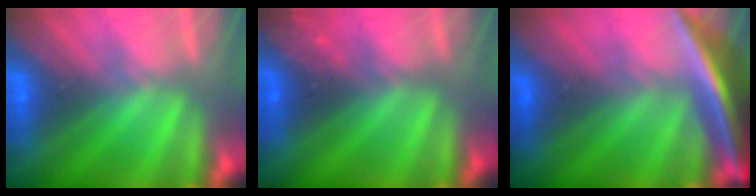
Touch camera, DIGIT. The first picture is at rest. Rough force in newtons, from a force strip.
{"total": 2.4}
{"total": 7.5}